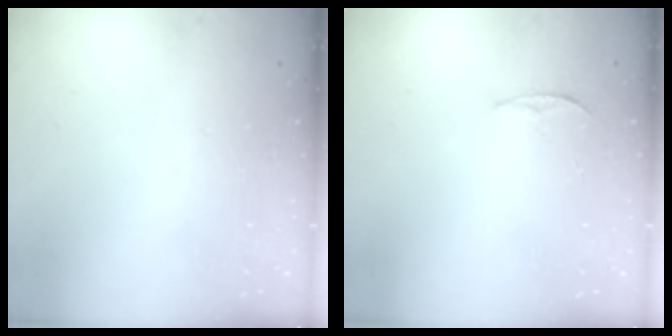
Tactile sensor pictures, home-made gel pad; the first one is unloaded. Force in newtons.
{"total": 3.4, "press": 3.4, "slide": 0.4}